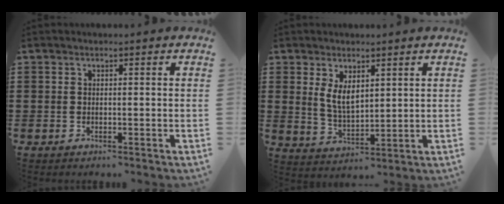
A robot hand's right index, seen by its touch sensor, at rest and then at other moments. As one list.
[{"total": 4.9, "force": [2.0, 2.6, 3.6], "torque": [-0.069, 0.001, 0.036]}]